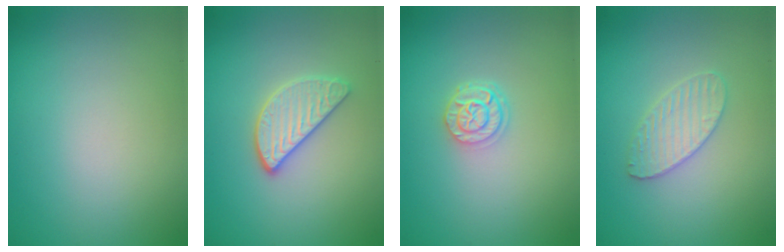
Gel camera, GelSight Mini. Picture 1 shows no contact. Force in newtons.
{"total": 3.1, "press": 2.8, "slide": 1.4}
{"total": 2.4, "press": 1.9, "slide": 1.5}
{"total": 2.6, "press": 2.6, "slide": 0.2}